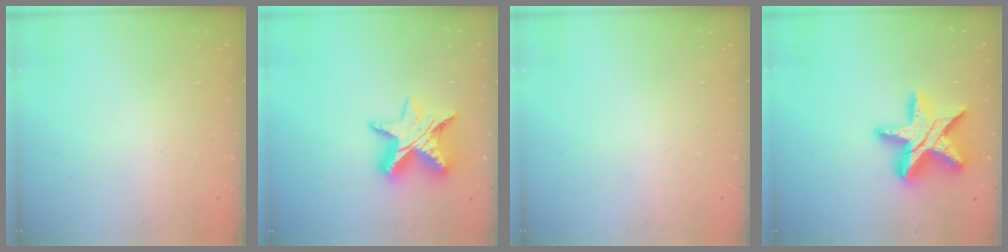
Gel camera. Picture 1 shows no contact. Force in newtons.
{"total": 12.1, "press": 12.1, "slide": 0.9}
{"total": 0.0}
{"total": 20.1, "press": 20.0, "slide": 1.4}